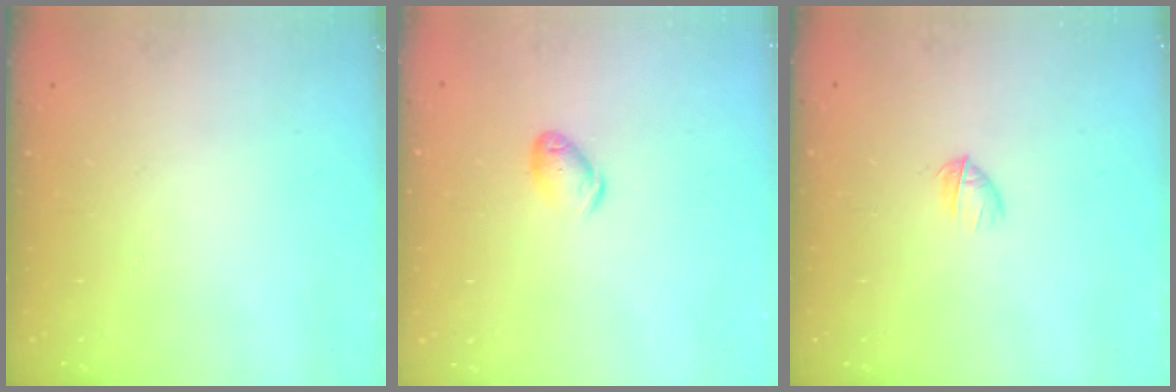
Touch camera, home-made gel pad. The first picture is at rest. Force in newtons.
{"total": 5.6, "press": 5.5, "slide": 0.9}
{"total": 2.8, "press": 2.6, "slide": 0.9}